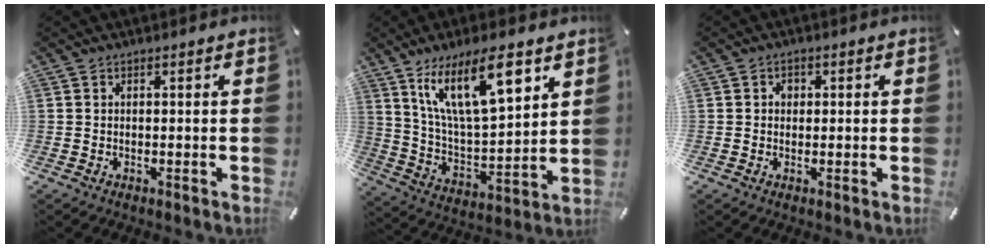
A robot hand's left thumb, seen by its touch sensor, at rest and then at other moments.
{"total": 18.4, "force": [10.9, 7.2, 12.9], "torque": [-0.246, -0.039, 0.182]}
{"total": 1.4, "force": [0.0, 1.4, 0.4], "torque": [-0.001, 0.005, -0.004]}